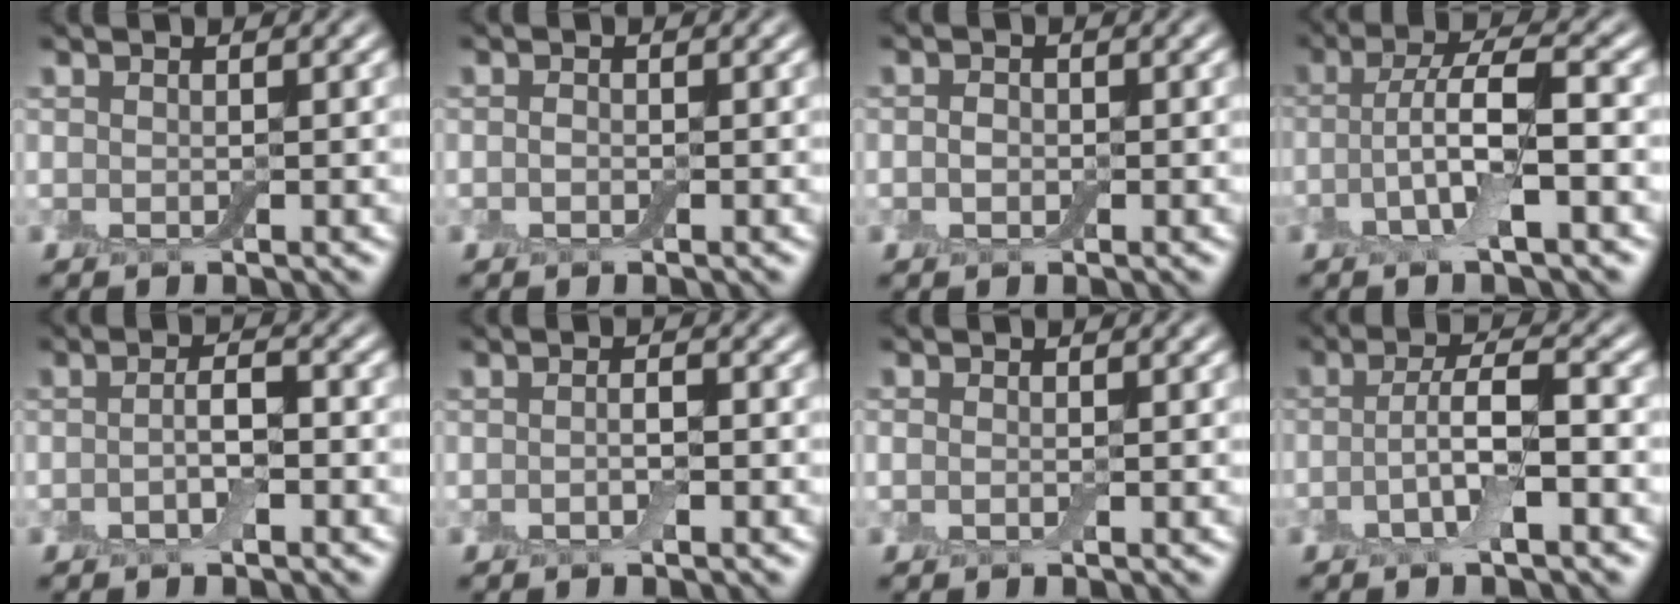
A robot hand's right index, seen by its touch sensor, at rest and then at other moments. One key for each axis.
{"total": 0.7, "fx": -0.2, "fy": 0.4, "fz": 0.5, "tx": -0.009, "ty": 0.001, "tz": -0.005}
{"total": 1.1, "fx": -0.2, "fy": 0.8, "fz": 0.6, "tx": -0.012, "ty": 0.000, "tz": -0.009}
{"total": 5.7, "fx": -1.4, "fy": 1.5, "fz": 5.3, "tx": -0.107, "ty": 0.009, "tz": -0.030}
{"total": 2.3, "fx": -0.7, "fy": 0.7, "fz": 2.1, "tx": -0.041, "ty": 0.003, "tz": -0.018}
{"total": 1.2, "fx": -0.5, "fy": 0.3, "fz": 1.1, "tx": -0.021, "ty": 0.000, "tz": -0.011}
{"total": 0.5, "fx": -0.2, "fy": 0.3, "fz": 0.4, "tx": -0.012, "ty": -0.001, "tz": -0.005}
{"total": 4.3, "fx": -1.2, "fy": 1.0, "fz": 4.0, "tx": -0.080, "ty": 0.007, "tz": -0.028}